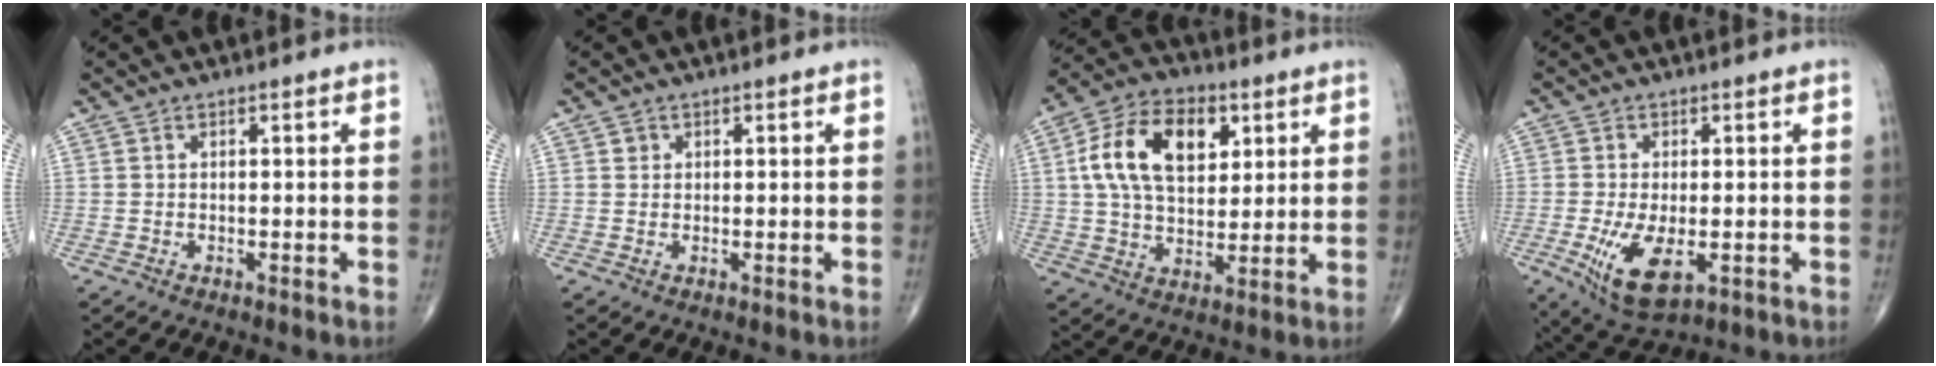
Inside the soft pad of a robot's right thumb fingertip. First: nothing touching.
{"total": 0.9, "force": [0.4, 0.9, 0.1], "torque": [0.007, -0.001, 0.004]}
{"total": 16.0, "force": [4.6, 9.9, 11.7], "torque": [-0.186, 0.002, 0.080]}
{"total": 9.6, "force": [-2.7, 4.5, 8.0], "torque": [-0.148, -0.018, -0.035]}